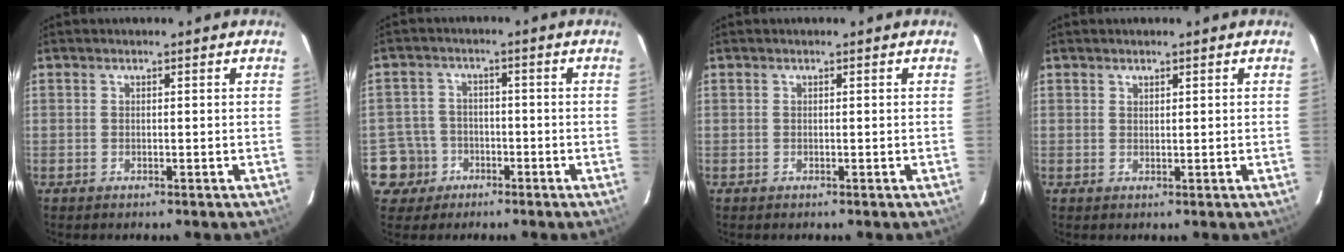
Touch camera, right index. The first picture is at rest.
{"total": 5.9, "force": [-2.6, 5.3, 0.2], "torque": [-0.016, 0.025, -0.046]}
{"total": 0.0}
{"total": 0.8, "force": [0.7, 0.4, 0.1], "torque": [-0.001, 0.001, 0.013]}